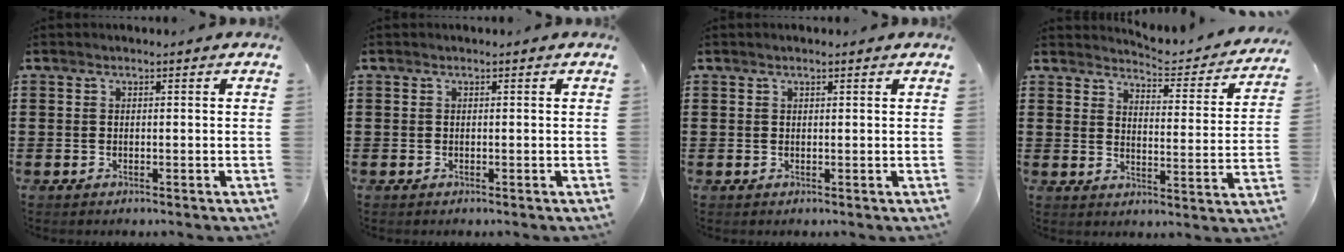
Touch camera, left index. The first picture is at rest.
{"total": 0.0}
{"total": 0.7, "force": [0.5, 0.0, 0.5], "torque": [-0.009, 0.001, 0.010]}
{"total": 4.2, "force": [4.1, 0.1, 0.8], "torque": [-0.022, -0.035, 0.064]}